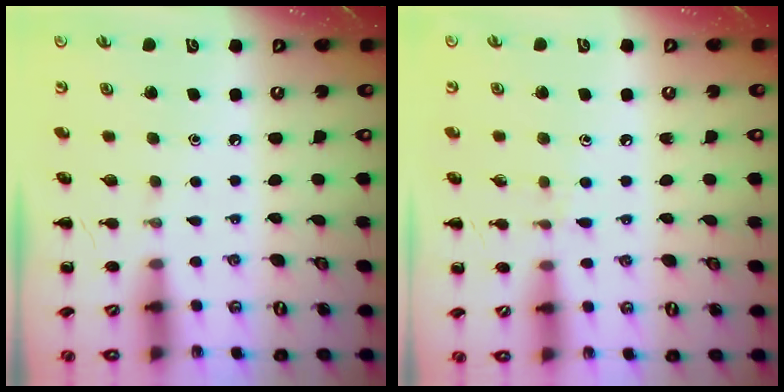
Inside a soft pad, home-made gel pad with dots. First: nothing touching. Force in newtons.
{"total": 5.4, "press": 5.0, "slide": 2.2}